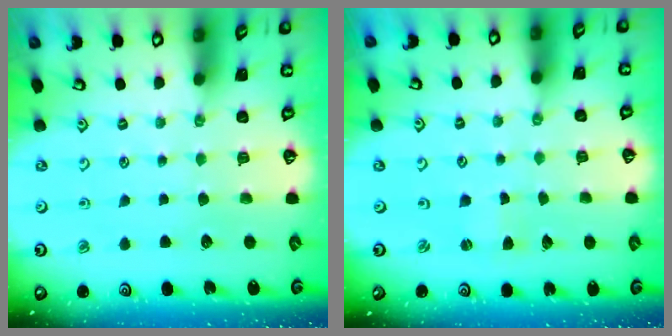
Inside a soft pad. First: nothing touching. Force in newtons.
{"total": 1.4, "press": 1.4, "slide": 0.3}